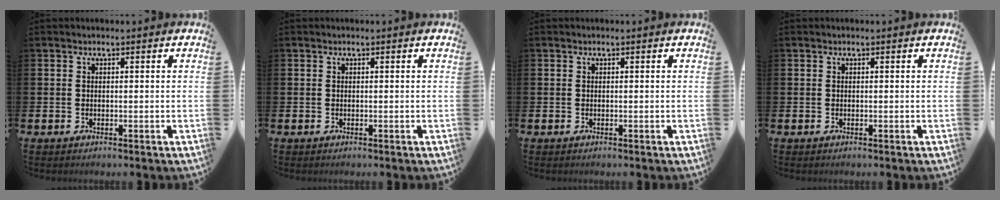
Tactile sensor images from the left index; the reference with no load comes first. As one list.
[{"total": 0.0}, {"total": 0.0}, {"total": 0.0}]